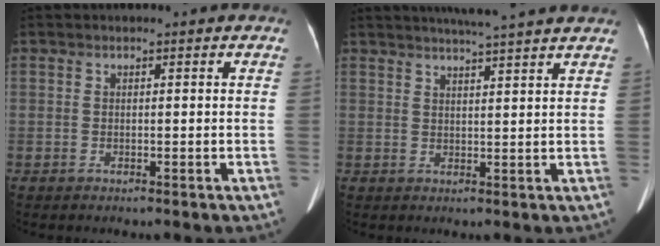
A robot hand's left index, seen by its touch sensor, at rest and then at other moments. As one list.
[{"total": 9.5, "force": [8.5, -0.4, 4.3], "torque": [-0.067, 0.020, 0.105]}]